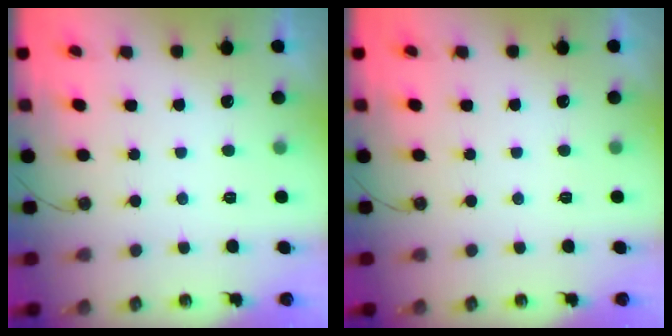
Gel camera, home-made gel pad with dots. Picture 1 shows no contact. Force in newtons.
{"total": 0.0}